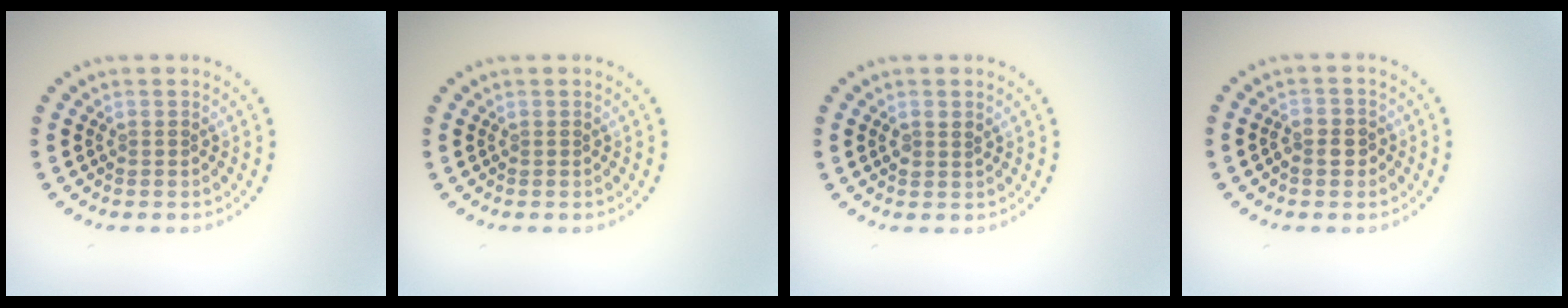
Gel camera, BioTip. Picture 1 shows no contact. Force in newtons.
{"total": 0.0}
{"total": 1.1, "press": 1.0, "slide": 0.4}
{"total": 1.6, "press": 1.6, "slide": 0.5}